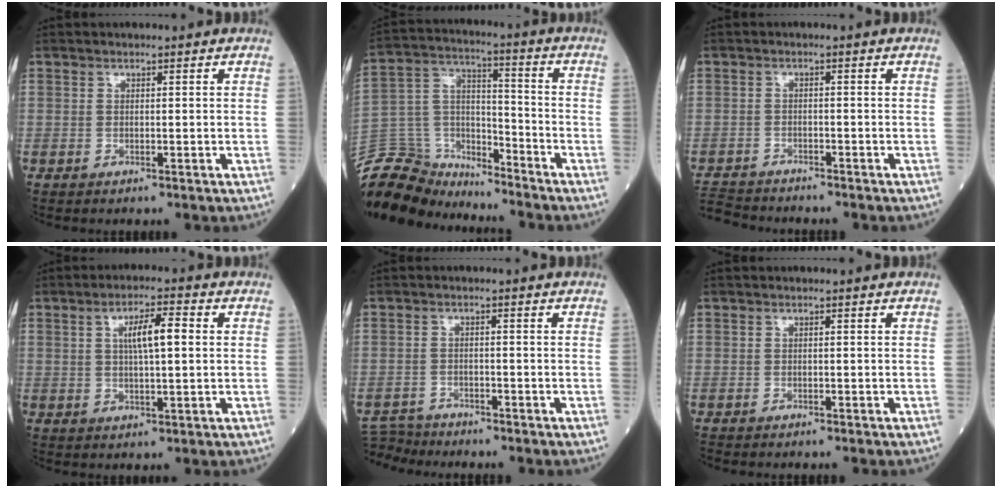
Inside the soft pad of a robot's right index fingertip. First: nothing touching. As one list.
[{"total": 14.0, "force": [-13.5, 3.6, 0.6], "torque": [-0.022, 0.050, -0.249]}, {"total": 5.8, "force": [-5.7, 1.1, 0.2], "torque": [-0.006, -0.009, -0.106]}, {"total": 6.1, "force": [1.4, 1.0, 5.9], "torque": [-0.104, 0.010, 0.024]}, {"total": 4.0, "force": [-4.0, 0.5, -0.5], "torque": [0.011, -0.008, -0.072]}, {"total": 0.7, "force": [-0.6, 0.2, 0.0], "torque": [-0.004, 0.000, -0.016]}]